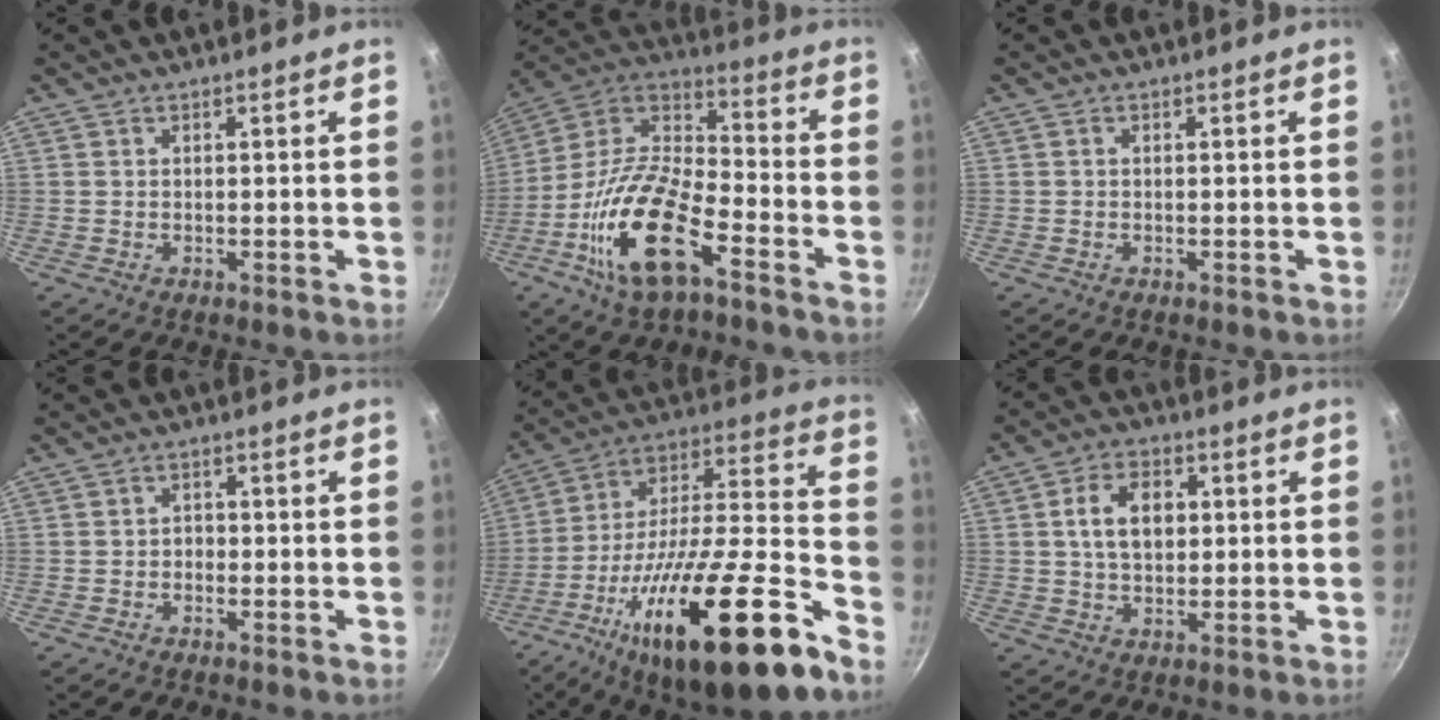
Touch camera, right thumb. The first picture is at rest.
{"total": 20.4, "force": [-9.4, 8.5, 15.9], "torque": [-0.297, 0.051, -0.196]}
{"total": 0.0}
{"total": 1.4, "force": [-0.6, 1.2, 0.6], "torque": [-0.001, 0.006, -0.011]}
{"total": 32.1, "force": [-16.7, 8.9, 25.9], "torque": [-0.370, 0.079, -0.280]}
{"total": 8.8, "force": [1.4, 6.0, 6.2], "torque": [-0.089, 0.009, 0.020]}